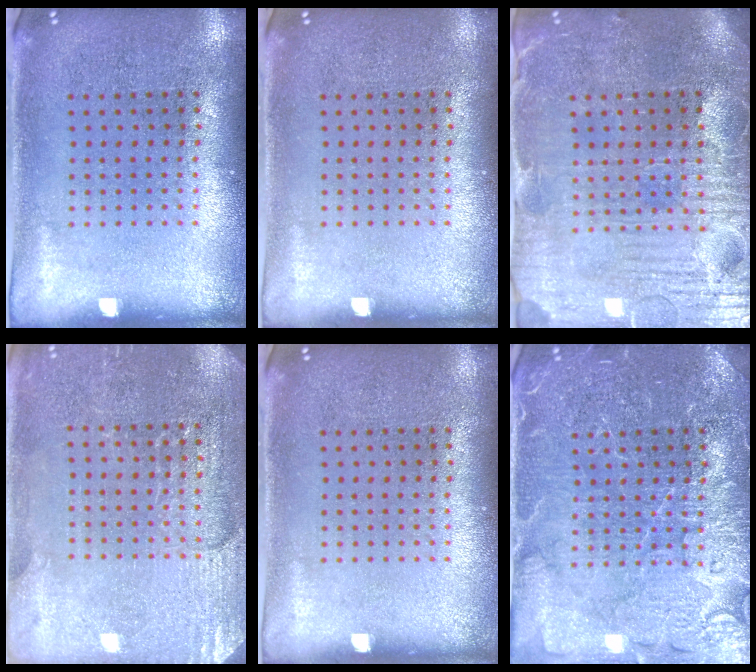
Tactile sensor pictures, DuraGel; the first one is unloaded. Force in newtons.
{"total": 0.0}
{"total": 4.0, "press": 3.8, "slide": 1.3}
{"total": 2.9, "press": 2.8, "slide": 0.3}
{"total": 0.0}
{"total": 4.2, "press": 4.1, "slide": 0.7}